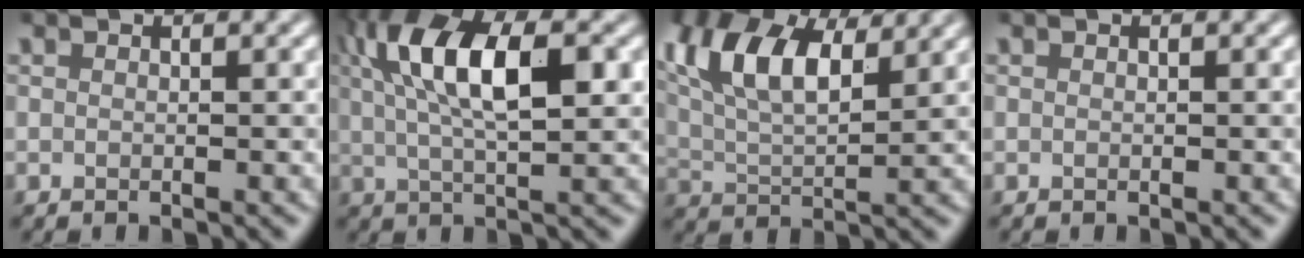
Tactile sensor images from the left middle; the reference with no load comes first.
{"total": 9.8, "force": [2.8, 3.8, 8.6], "torque": [-0.147, 0.012, 0.041]}
{"total": 9.6, "force": [4.5, 4.5, 7.1], "torque": [-0.146, 0.021, 0.078]}
{"total": 0.0}